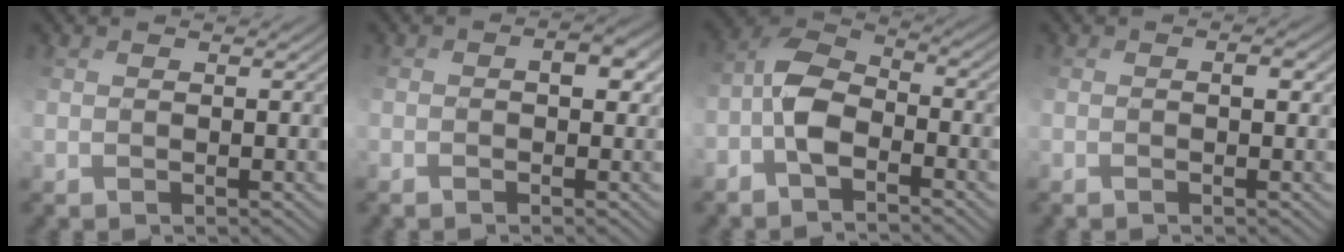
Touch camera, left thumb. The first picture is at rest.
{"total": 3.6, "force": [0.0, 2.0, 3.0], "torque": [-0.040, 0.006, 0.006]}
{"total": 5.2, "force": [-2.6, 1.8, 4.1], "torque": [-0.082, 0.015, -0.062]}
{"total": 1.7, "force": [0.1, 0.7, 1.6], "torque": [-0.024, 0.006, -0.001]}